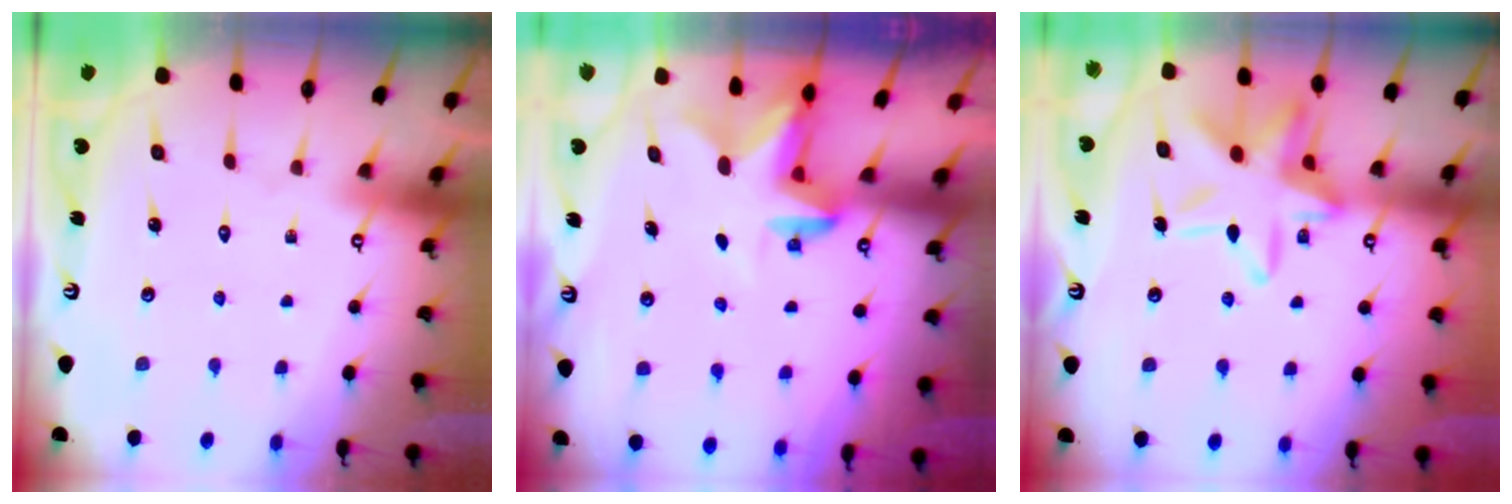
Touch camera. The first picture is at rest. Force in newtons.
{"total": 2.8, "press": 2.7, "slide": 0.5}
{"total": 16.7, "press": 16.7, "slide": 1.3}